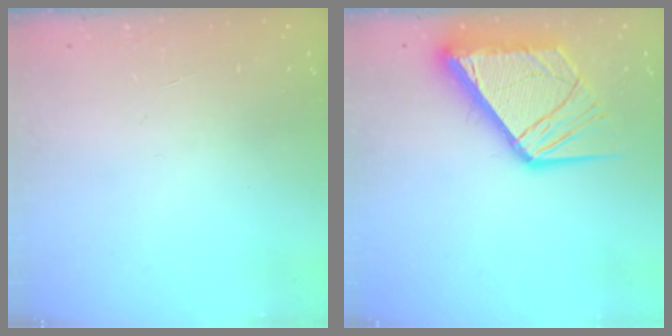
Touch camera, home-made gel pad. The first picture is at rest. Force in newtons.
{"total": 14.5, "press": 14.4, "slide": 1.6}